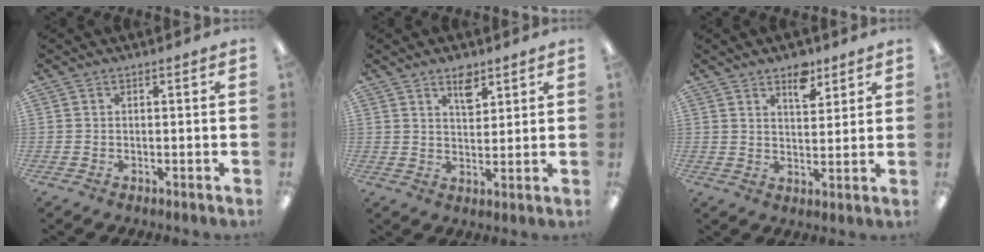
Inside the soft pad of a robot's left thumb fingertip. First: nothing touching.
{"total": 6.0, "force": [4.1, 2.8, 3.4], "torque": [-0.036, -0.021, 0.066]}
{"total": 6.8, "force": [4.7, 3.4, 3.5], "torque": [-0.034, -0.024, 0.076]}